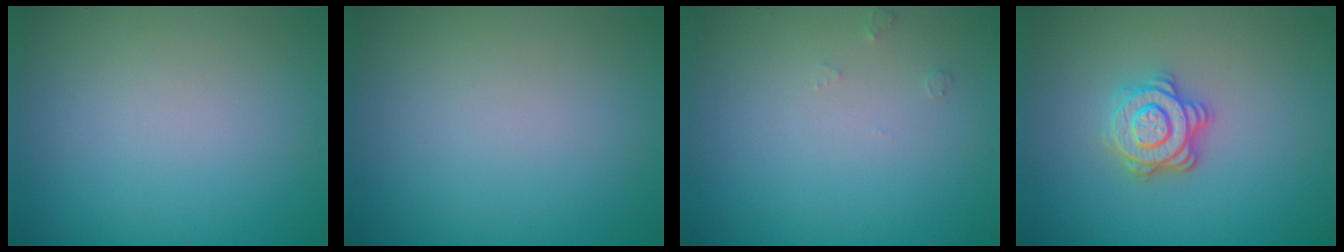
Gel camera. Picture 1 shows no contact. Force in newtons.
{"total": 0.0}
{"total": 0.6, "press": 0.6, "slide": 0.1}
{"total": 3.6, "press": 3.1, "slide": 1.9}